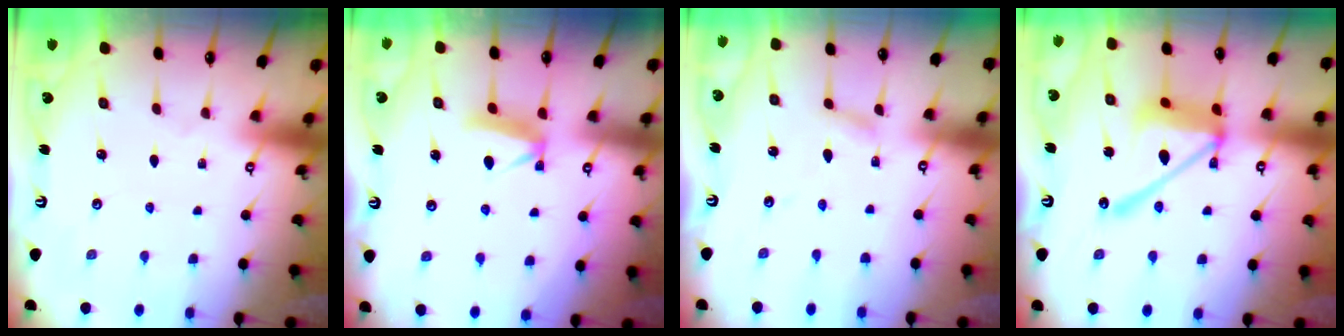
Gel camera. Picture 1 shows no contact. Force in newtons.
{"total": 8.0, "press": 8.0, "slide": 0.4}
{"total": 2.8, "press": 2.8, "slide": 0.1}
{"total": 17.0, "press": 16.9, "slide": 1.6}